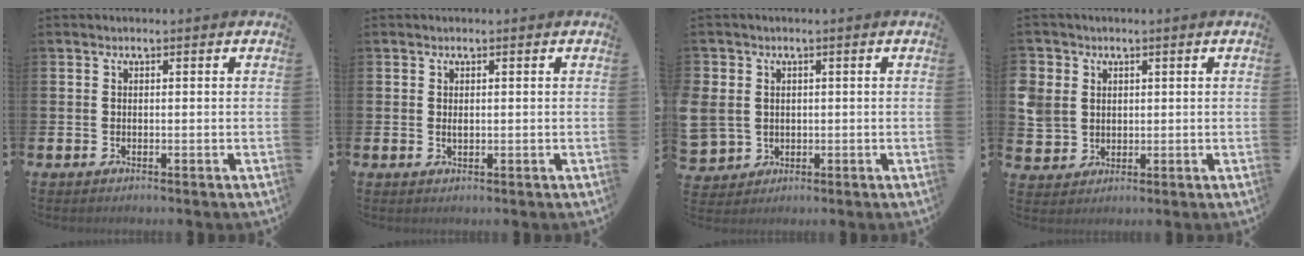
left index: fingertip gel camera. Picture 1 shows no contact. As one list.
[{"total": 0.7, "force": [0.2, 0.4, 0.6], "torque": [-0.012, 0.002, 0.003]}, {"total": 4.5, "force": [1.4, 4.2, 0.9], "torque": [-0.030, 0.006, 0.025]}, {"total": 4.9, "force": [2.3, 4.3, 0.7], "torque": [-0.031, 0.005, 0.043]}]